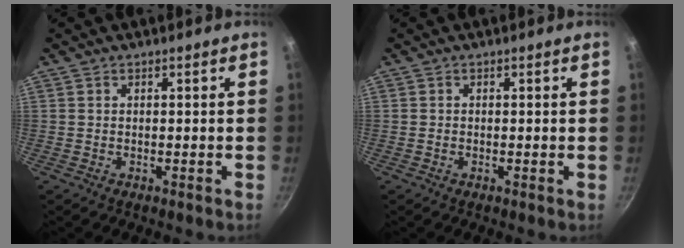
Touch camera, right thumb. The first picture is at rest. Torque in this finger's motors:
{"motor_torque": [0.13, -0.47, -0.32, -0.11, 0.01]}